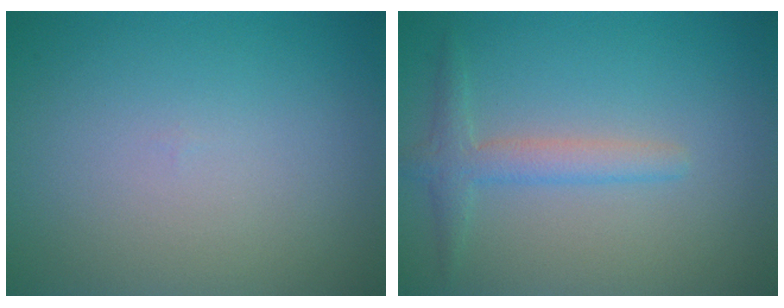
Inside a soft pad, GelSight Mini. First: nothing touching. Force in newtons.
{"total": 2.4, "press": 2.4, "slide": 0.1}